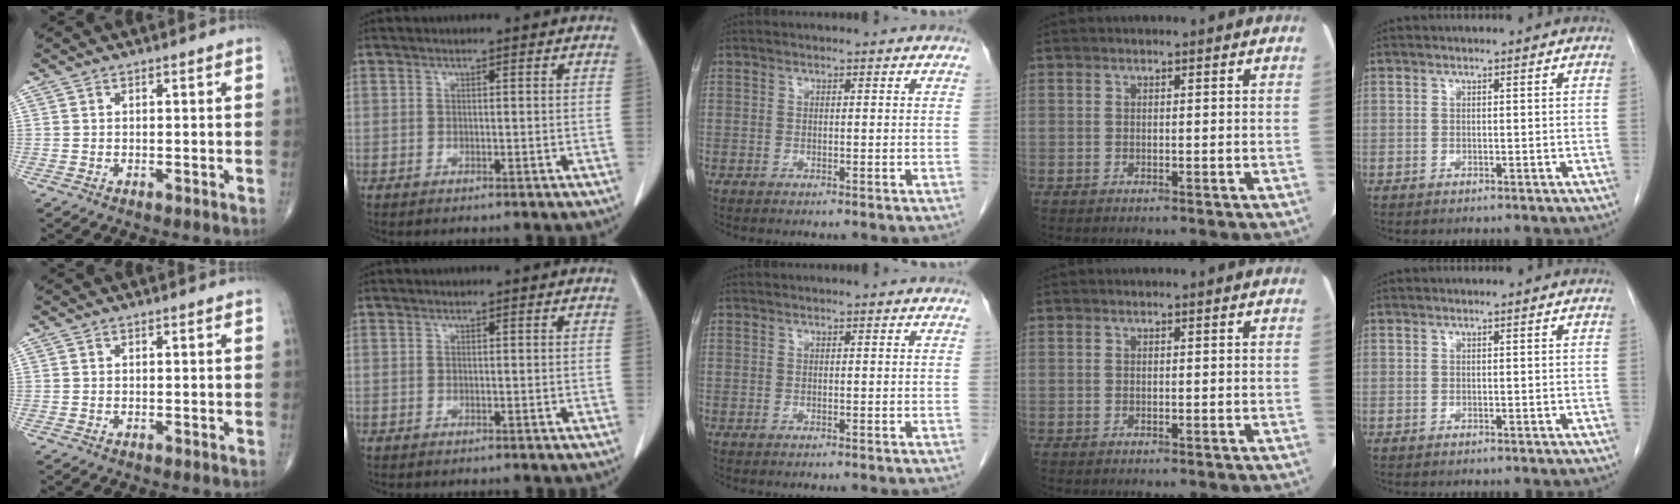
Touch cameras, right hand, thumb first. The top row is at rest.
{}